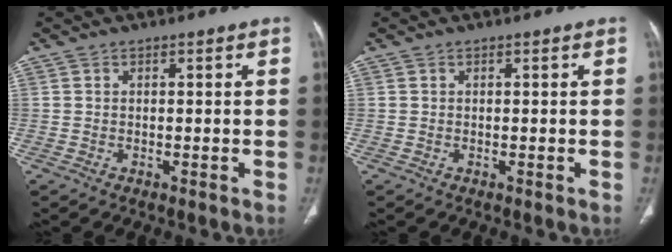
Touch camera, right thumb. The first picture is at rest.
{"total": 0.0}